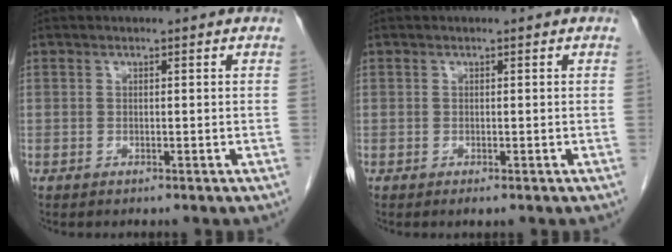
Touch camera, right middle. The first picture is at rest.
{"total": 0.7, "force": [-0.4, 0.2, 0.5], "torque": [-0.008, -0.002, -0.004]}